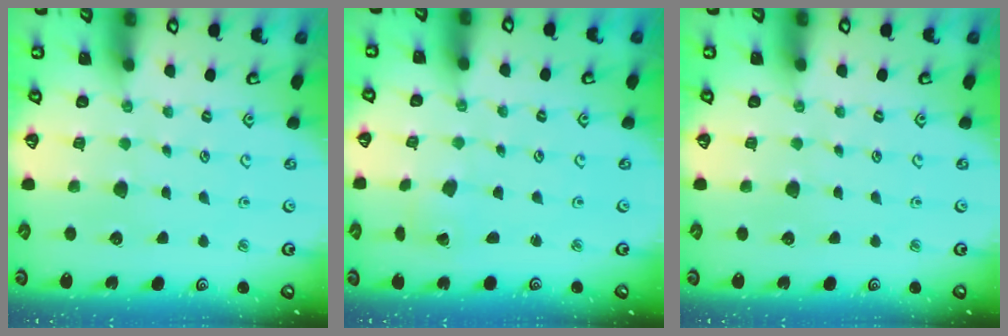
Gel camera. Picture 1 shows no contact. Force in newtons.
{"total": 0.5, "press": 0.5, "slide": 0.1}
{"total": 0.0}